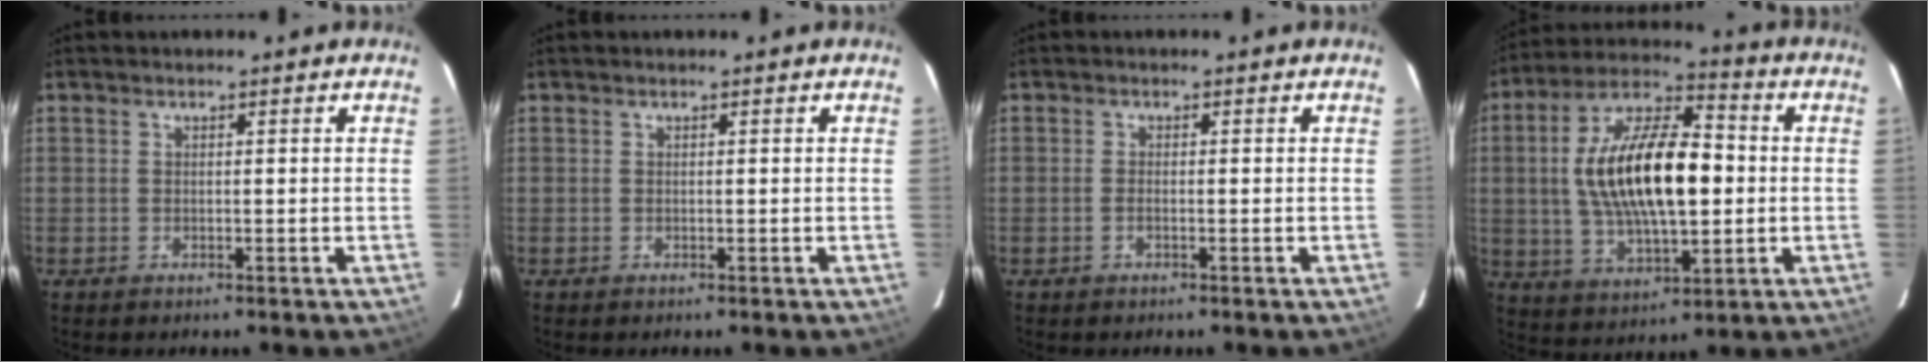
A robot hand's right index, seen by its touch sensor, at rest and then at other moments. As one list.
[{"total": 0.0}, {"total": 0.9, "force": [-0.4, 0.4, 0.7], "torque": [-0.017, 0.001, -0.009]}, {"total": 20.0, "force": [0.5, 8.5, 18.1], "torque": [-0.339, 0.015, 0.011]}]